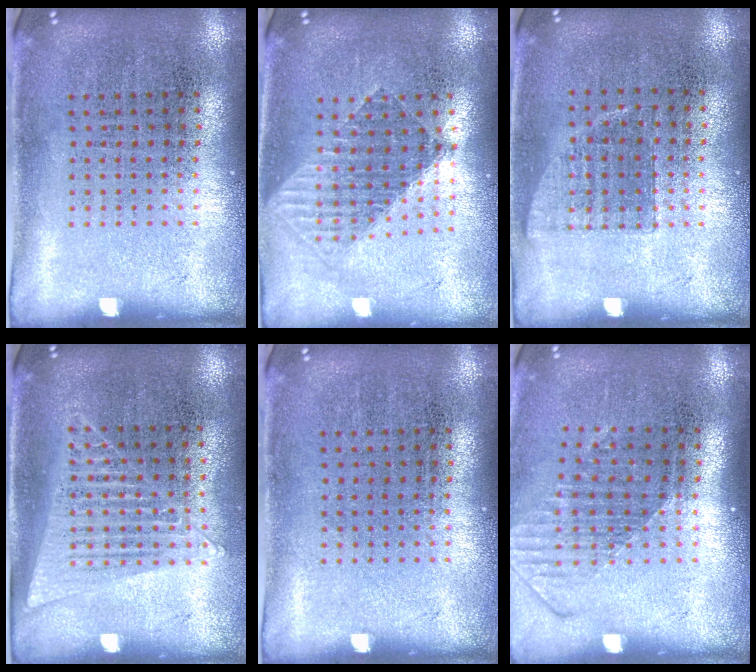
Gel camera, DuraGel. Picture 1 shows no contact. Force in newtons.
{"total": 1.5, "press": 1.3, "slide": 0.7}
{"total": 0.7, "press": 0.7, "slide": 0.3}
{"total": 1.2, "press": 1.2, "slide": 0.4}
{"total": 0.0}
{"total": 1.6, "press": 1.2, "slide": 1.1}